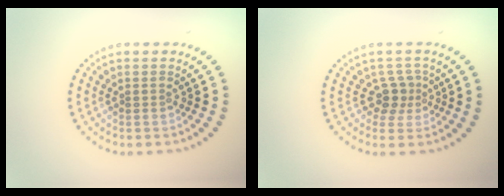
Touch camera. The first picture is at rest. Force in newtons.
{"total": 2.1, "press": 1.6, "slide": 1.4}